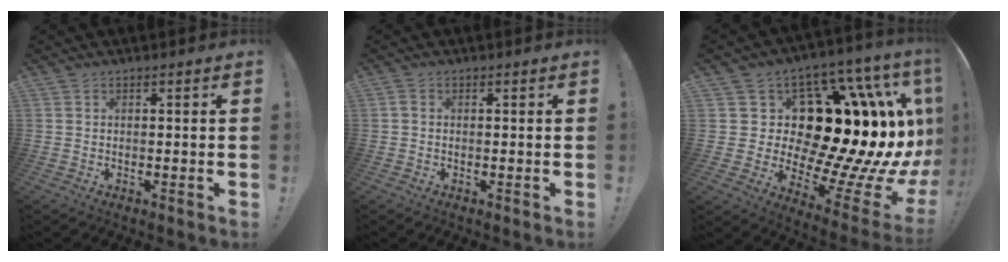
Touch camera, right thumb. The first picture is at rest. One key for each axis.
{"total": 0.8, "fx": -0.2, "fy": 0.5, "fz": 0.6, "tx": -0.021, "ty": 0.006, "tz": -0.002}
{"total": 21.5, "fx": 3.3, "fy": 8.4, "fz": 19.5, "tx": -0.296, "ty": -0.092, "tz": 0.099}